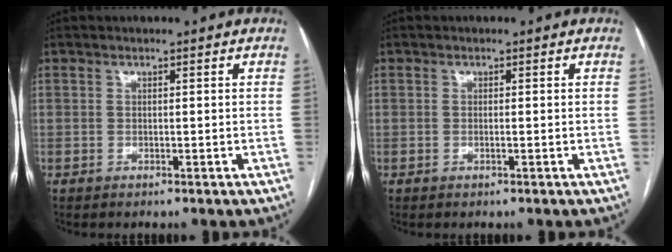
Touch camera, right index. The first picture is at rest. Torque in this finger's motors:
{"motor_torque": [-0.12, 0.06, -0.04, -0.01]}